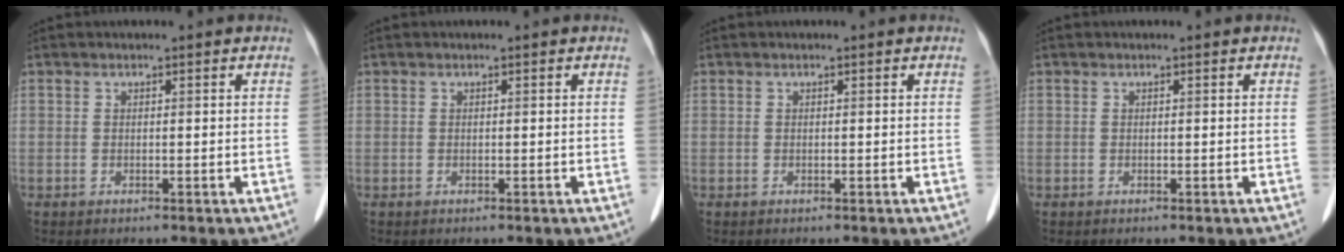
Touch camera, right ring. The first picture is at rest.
{"total": 0.0}
{"total": 0.0}
{"total": 0.0}